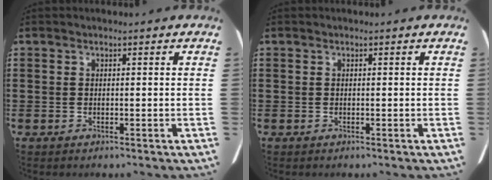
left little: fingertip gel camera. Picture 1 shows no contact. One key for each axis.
{"total": 0.0}